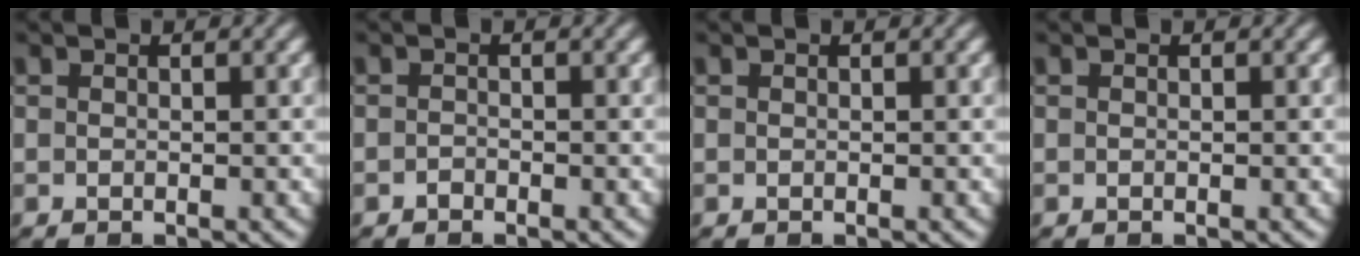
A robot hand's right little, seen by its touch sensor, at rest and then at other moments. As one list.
[{"total": 1.1, "force": [-0.9, -0.5, -0.3], "torque": [0.011, -0.008, -0.012]}, {"total": 0.0}, {"total": 0.0}]